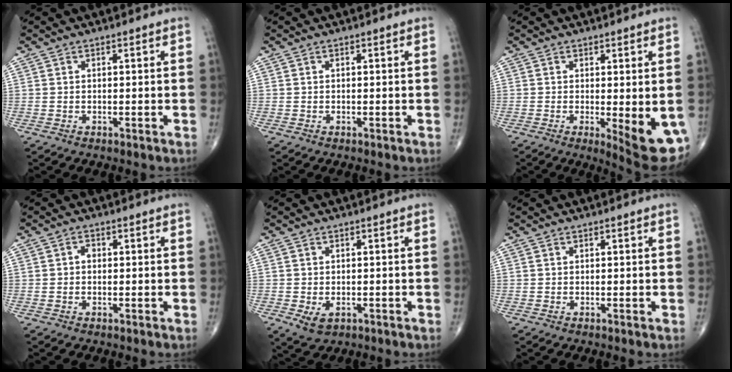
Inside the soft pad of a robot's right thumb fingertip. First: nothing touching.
{"total": 0.0}
{"total": 9.6, "force": [-2.4, 2.6, 8.9], "torque": [-0.105, -0.022, -0.024]}
{"total": 1.5, "force": [0.0, 1.1, 1.0], "torque": [-0.011, 0.004, -0.004]}
{"total": 3.5, "force": [-1.1, 2.3, 2.4], "torque": [-0.036, -0.001, -0.007]}
{"total": 0.0}